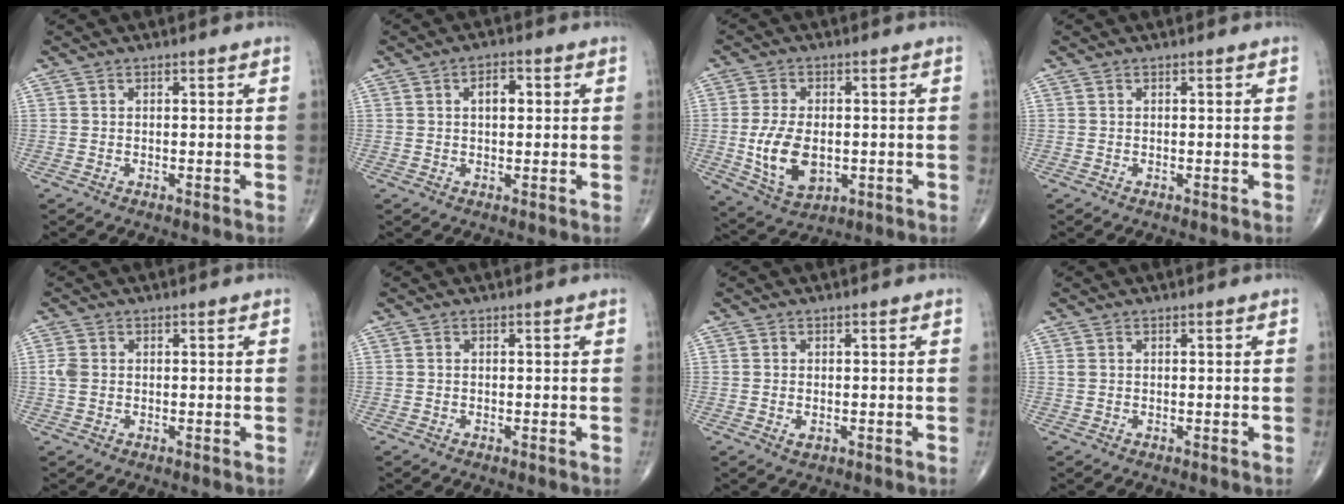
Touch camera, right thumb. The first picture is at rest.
{"total": 3.6, "force": [0.8, 2.0, 2.9], "torque": [-0.038, 0.006, 0.009]}
{"total": 10.7, "force": [-1.3, 6.4, 8.4], "torque": [-0.146, -0.007, -0.012]}
{"total": 0.0}
{"total": 2.4, "force": [0.0, 1.8, 1.6], "torque": [-0.043, 0.004, -0.001]}
{"total": 0.0}
{"total": 1.3, "force": [-0.2, 0.8, 1.0], "torque": [-0.015, 0.000, -0.002]}
{"total": 0.8, "force": [0.1, 0.6, 0.5], "torque": [-0.016, 0.004, 0.006]}